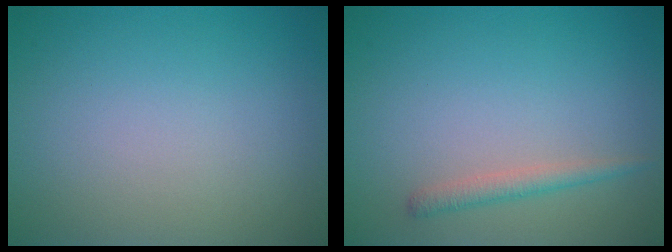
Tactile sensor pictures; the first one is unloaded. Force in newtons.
{"total": 1.5, "press": 1.5, "slide": 0.1}